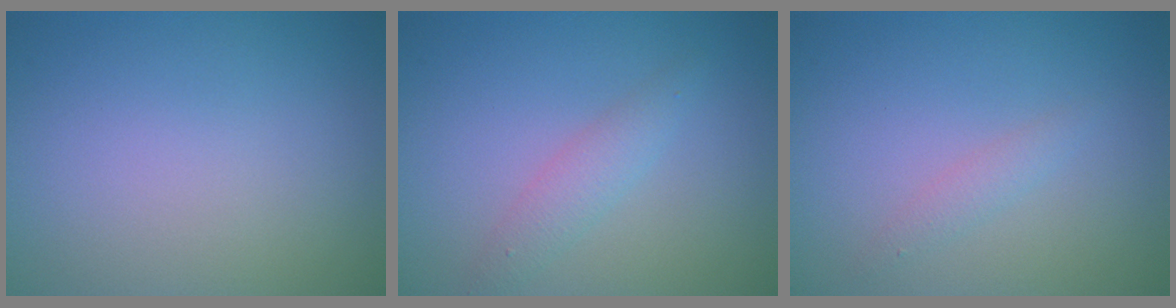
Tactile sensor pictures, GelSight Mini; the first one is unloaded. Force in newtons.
{"total": 2.0, "press": 2.0, "slide": 0.0}
{"total": 1.1, "press": 1.1, "slide": 0.0}